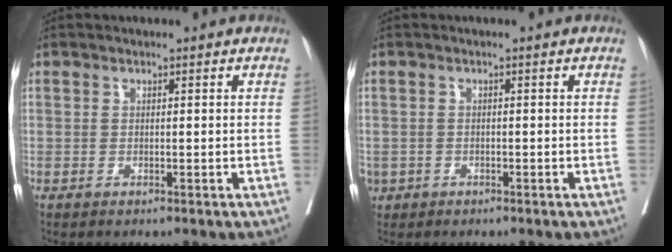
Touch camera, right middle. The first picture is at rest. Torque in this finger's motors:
{"motor_torque": [1.84, -0.30, 1.05, 0.21]}